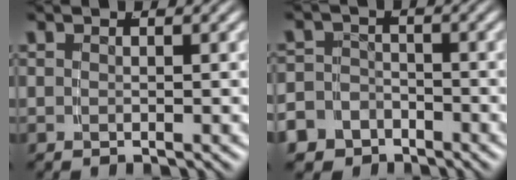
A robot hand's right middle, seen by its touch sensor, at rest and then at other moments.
{"total": 6.9, "force": [-3.9, 5.6, 1.4], "torque": [-0.033, -0.024, -0.072]}